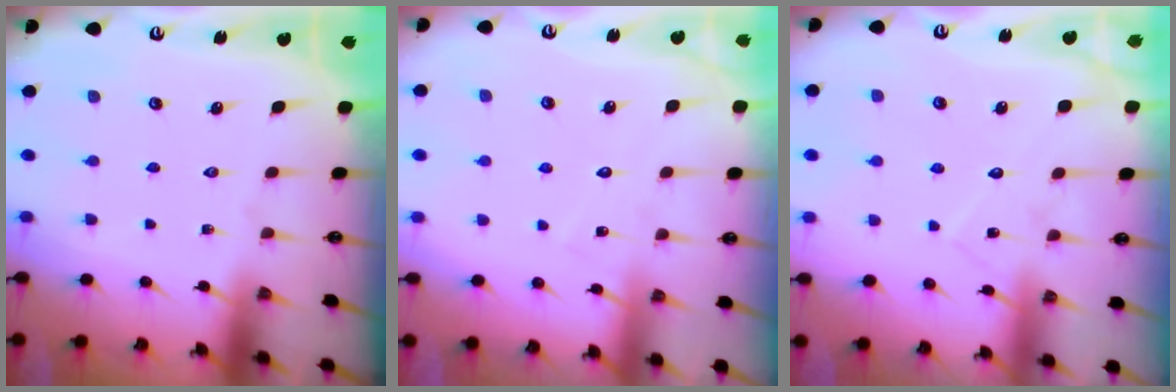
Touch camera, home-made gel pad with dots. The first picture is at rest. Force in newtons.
{"total": 6.3, "press": 6.3, "slide": 0.2}
{"total": 8.5, "press": 8.5, "slide": 0.6}